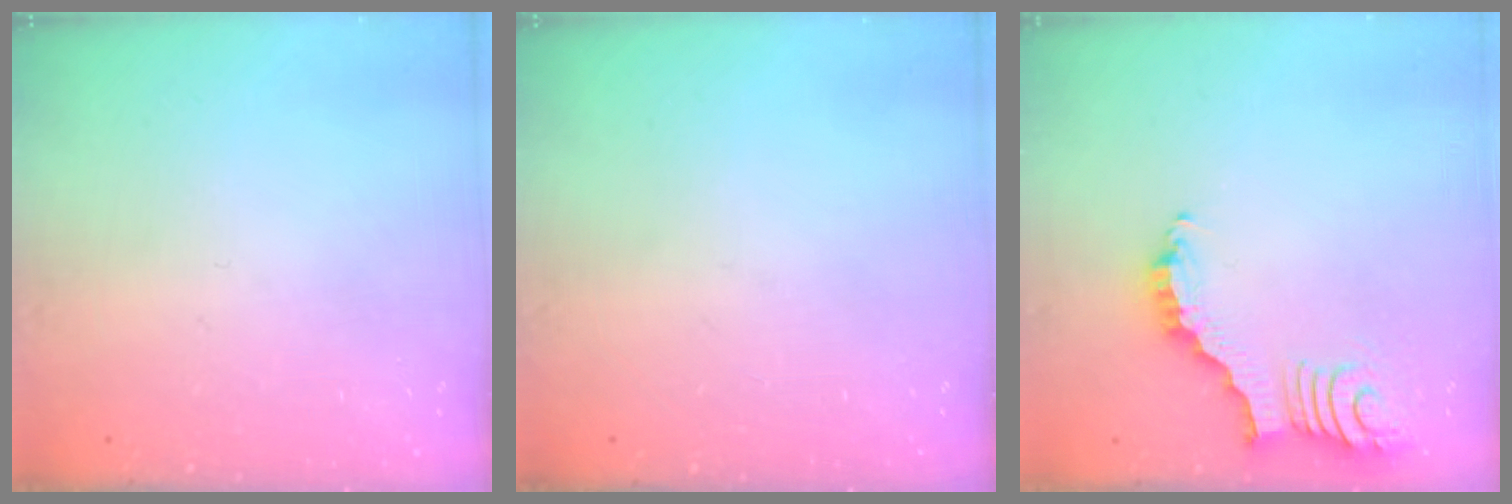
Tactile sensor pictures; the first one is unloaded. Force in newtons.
{"total": 0.0}
{"total": 3.2, "press": 3.1, "slide": 0.4}